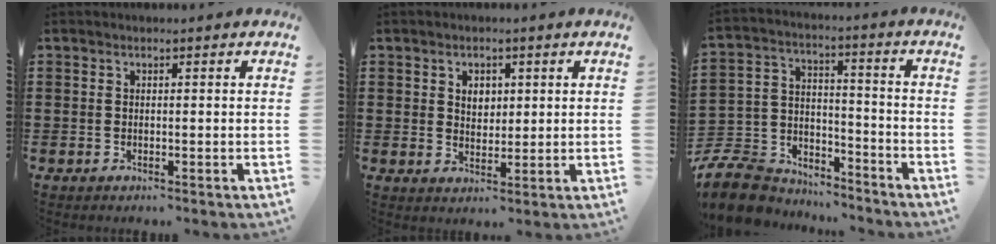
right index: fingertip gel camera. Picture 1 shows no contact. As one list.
[{"total": 2.7, "force": [1.0, 2.1, 1.5], "torque": [-0.028, 0.006, 0.015]}, {"total": 9.8, "force": [-8.9, 3.4, 2.1], "torque": [-0.065, 0.018, -0.182]}]